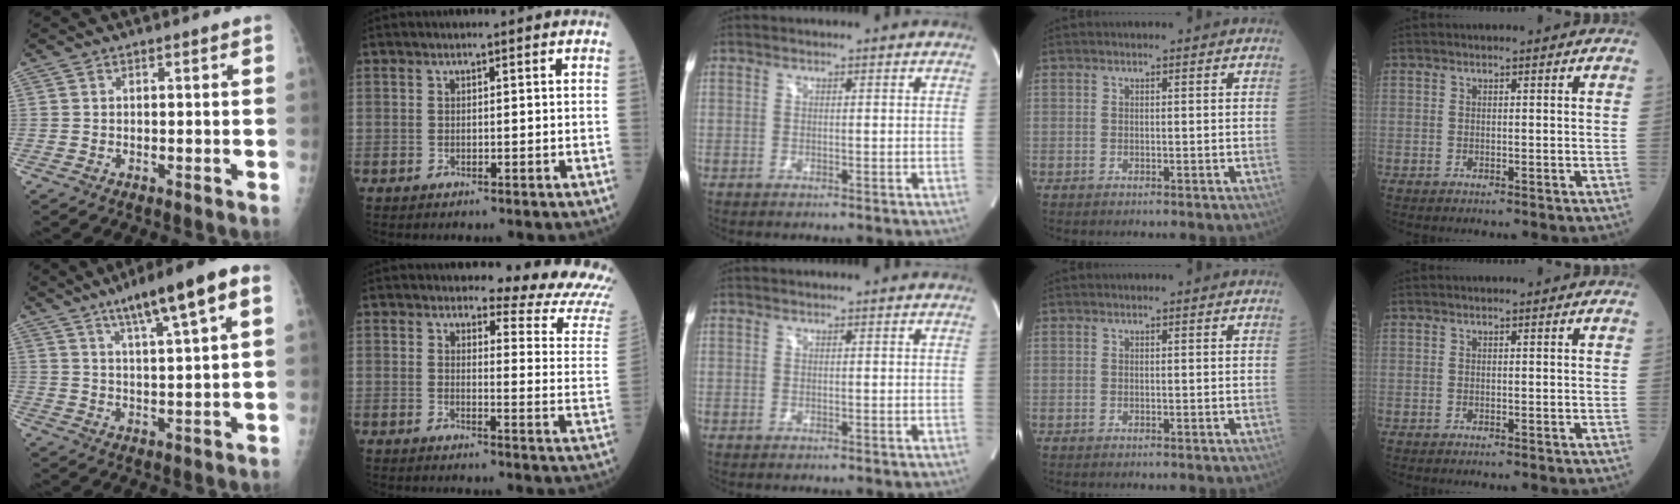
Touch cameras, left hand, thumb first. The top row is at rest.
{"thumb": {"total": 12.7, "force": [6.1, 1.8, 11.0], "torque": [-0.167, -0.002, 0.093]}, "index": {"total": 12.9, "force": [12.4, 0.8, 3.3], "torque": [-0.027, -0.112, 0.112]}}